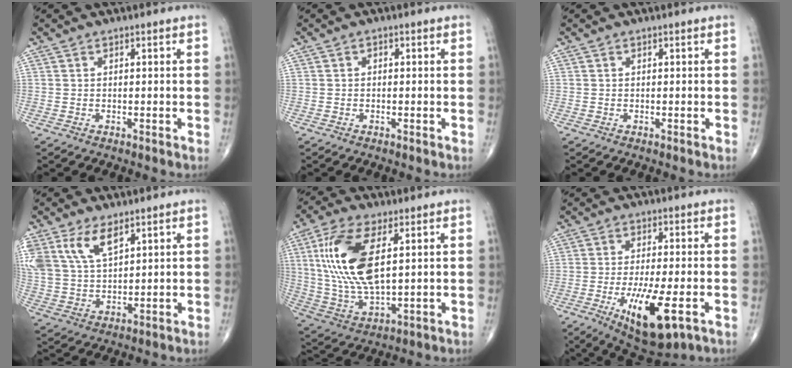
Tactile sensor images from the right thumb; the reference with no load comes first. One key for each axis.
{"total": 0.5, "fx": 0.0, "fy": 0.4, "fz": 0.3, "tx": -0.001, "ty": 0.001, "tz": -0.003}
{"total": 0.0}
{"total": 11.5, "fx": 6.2, "fy": 5.8, "fz": 7.7, "tx": -0.152, "ty": -0.012, "tz": 0.132}
{"total": 17.0, "fx": 4.2, "fy": 7.5, "fz": 14.7, "tx": -0.305, "ty": -0.013, "tz": 0.088}
{"total": 13.1, "fx": -4.6, "fy": 4.1, "fz": 11.5, "tx": -0.201, "ty": -0.013, "tz": -0.064}